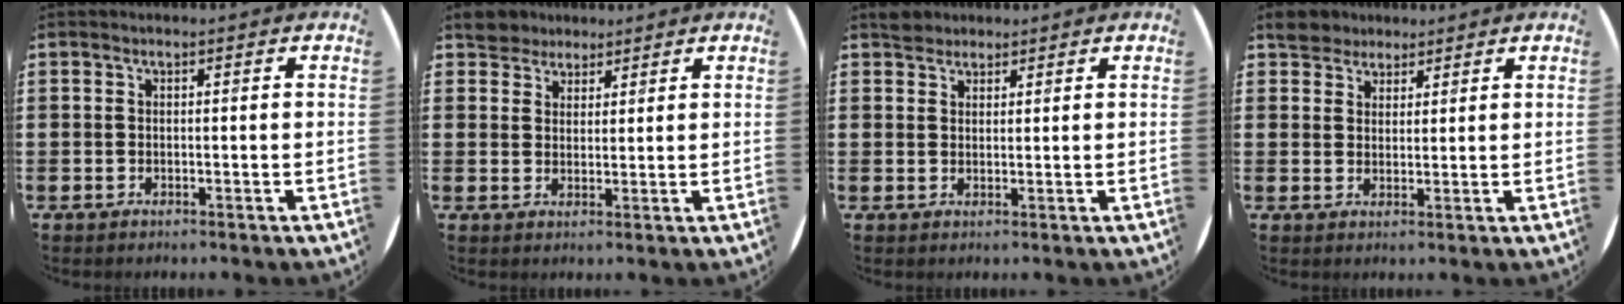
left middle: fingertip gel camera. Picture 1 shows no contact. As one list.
[{"total": 4.0, "force": [3.6, 1.7, -0.1], "torque": [-0.004, -0.002, 0.070]}, {"total": 2.1, "force": [2.0, 0.9, 0.0], "torque": [0.004, 0.002, 0.038]}, {"total": 3.8, "force": [3.4, 1.8, 0.1], "torque": [-0.009, 0.000, 0.065]}]